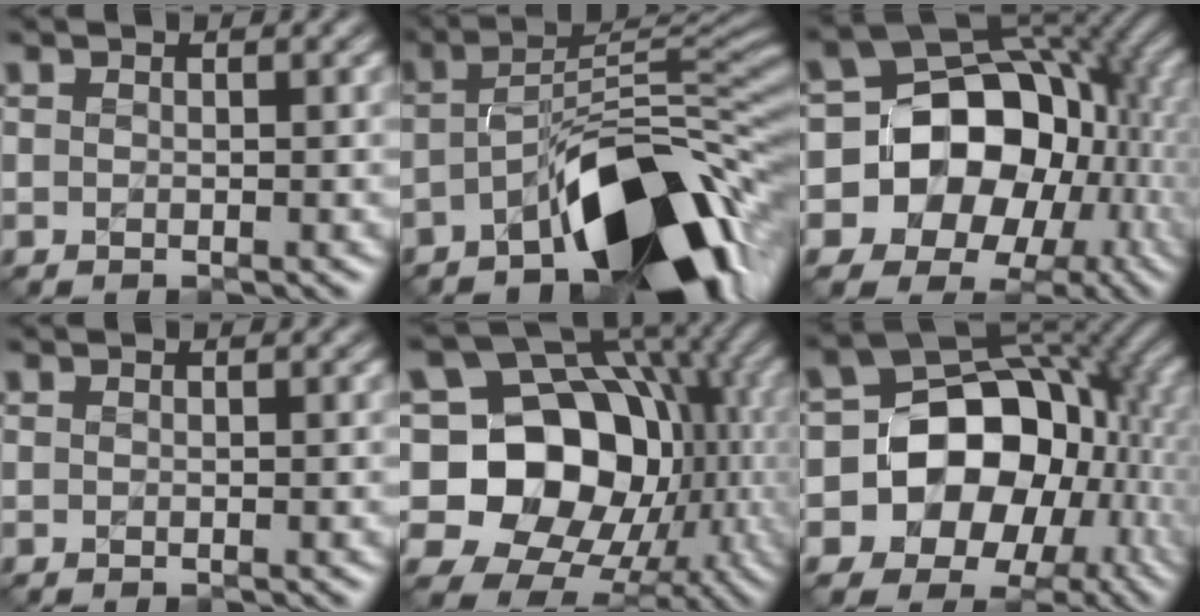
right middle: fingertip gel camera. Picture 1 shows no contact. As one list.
[{"total": 11.2, "force": [-6.0, 4.1, 8.6], "torque": [-0.122, 0.008, -0.107]}, {"total": 16.5, "force": [-3.7, 14.0, 7.9], "torque": [-0.129, 0.004, -0.071]}, {"total": 0.0}, {"total": 16.2, "force": [-0.1, 13.3, 9.2], "torque": [-0.137, 0.005, 0.001]}, {"total": 14.7, "force": [-3.0, 12.1, 7.8], "torque": [-0.117, -0.003, -0.067]}]